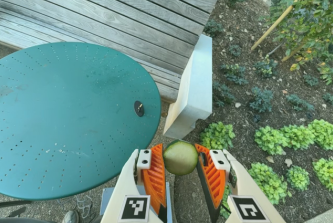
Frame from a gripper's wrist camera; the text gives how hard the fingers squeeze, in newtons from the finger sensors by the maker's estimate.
{"total": 10.9, "left": 10.5, "right": 11.3}